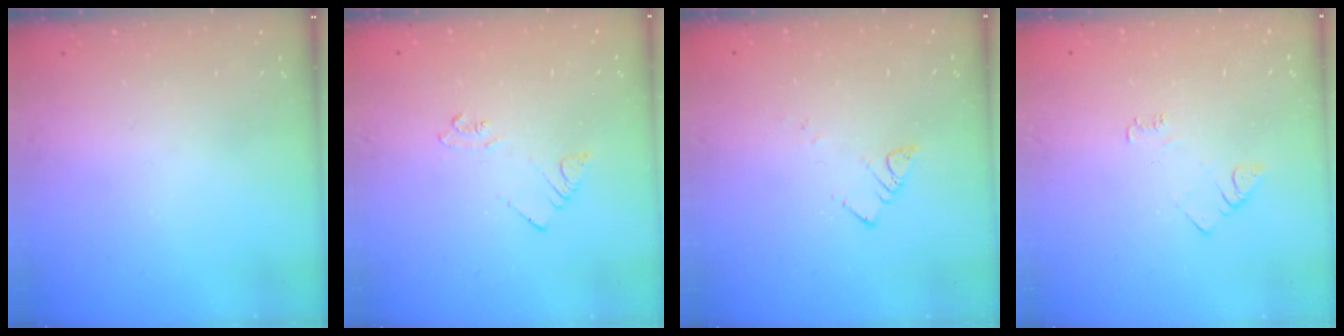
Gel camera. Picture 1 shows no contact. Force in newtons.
{"total": 3.6, "press": 3.6, "slide": 0.6}
{"total": 3.8, "press": 3.8, "slide": 0.2}
{"total": 3.8, "press": 3.7, "slide": 0.5}